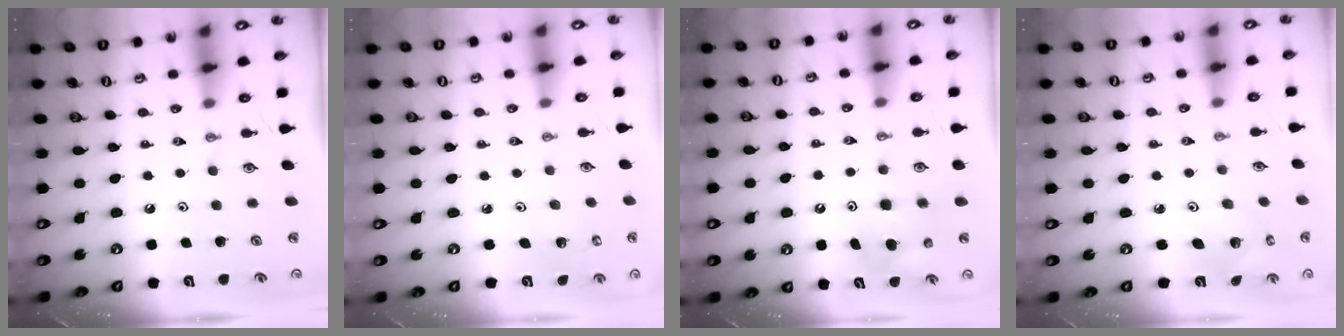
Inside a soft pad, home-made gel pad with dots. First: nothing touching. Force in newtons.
{"total": 2.3, "press": 2.3, "slide": 0.1}
{"total": 6.8, "press": 6.8, "slide": 0.4}
{"total": 3.9, "press": 3.9, "slide": 0.1}